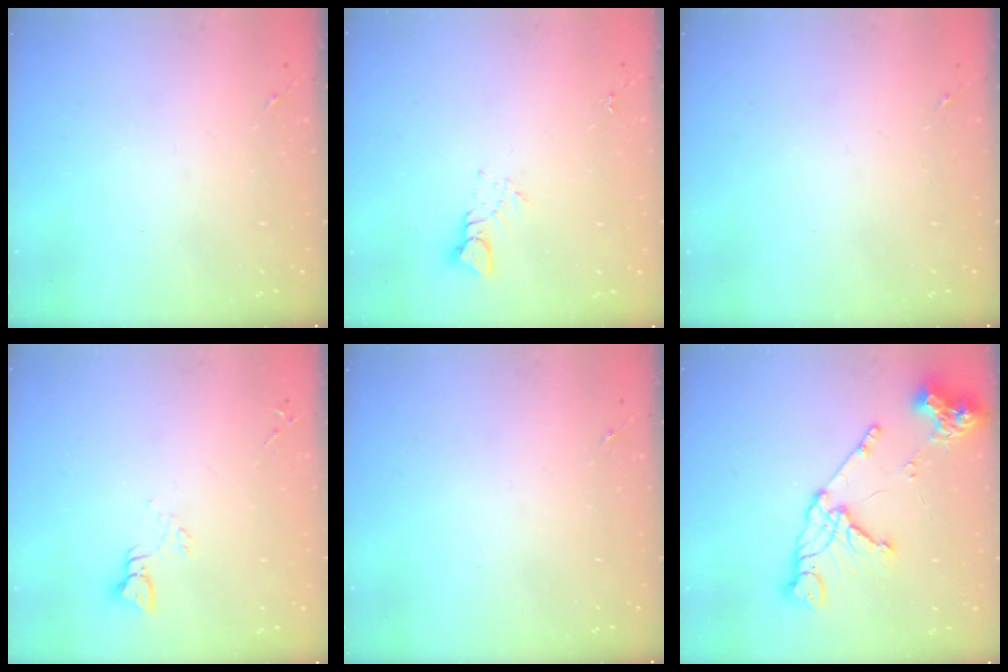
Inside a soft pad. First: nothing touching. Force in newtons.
{"total": 3.5, "press": 3.5, "slide": 0.3}
{"total": 0.0}
{"total": 3.7, "press": 3.7, "slide": 0.2}
{"total": 0.0}
{"total": 16.8, "press": 16.7, "slide": 1.3}